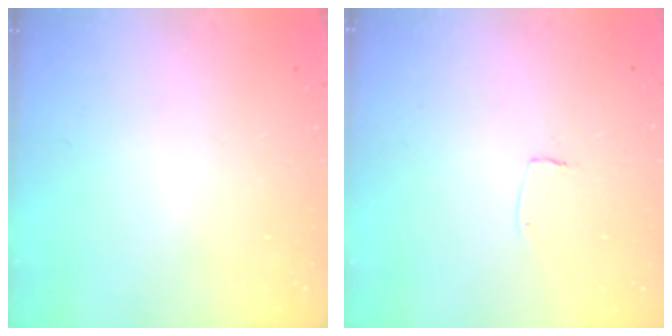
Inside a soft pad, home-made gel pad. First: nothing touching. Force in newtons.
{"total": 3.1, "press": 3.1, "slide": 0.2}